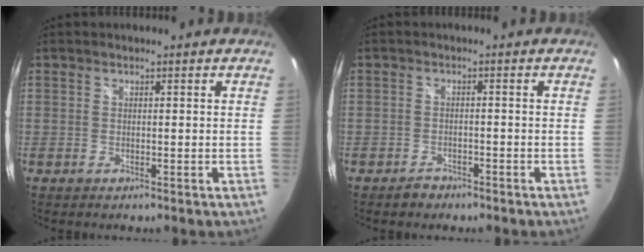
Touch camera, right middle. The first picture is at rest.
{"total": 2.5, "force": [-1.9, 1.3, 0.7], "torque": [-0.020, 0.000, -0.030]}